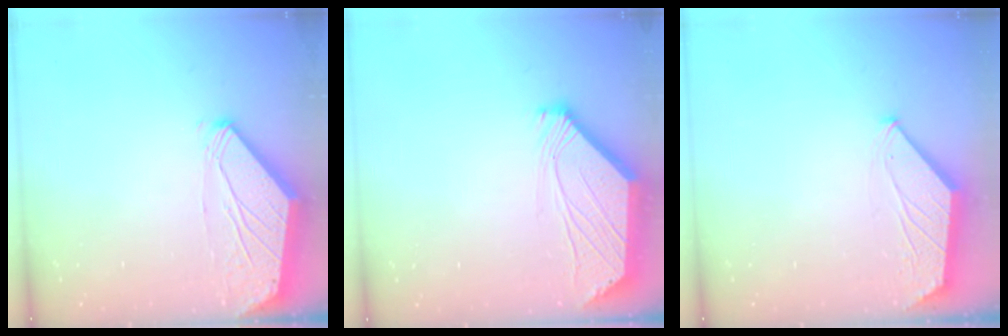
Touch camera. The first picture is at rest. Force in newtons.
{"total": 2.6, "press": 2.6, "slide": 0.6}
{"total": 1.6, "press": 1.6, "slide": 0.3}